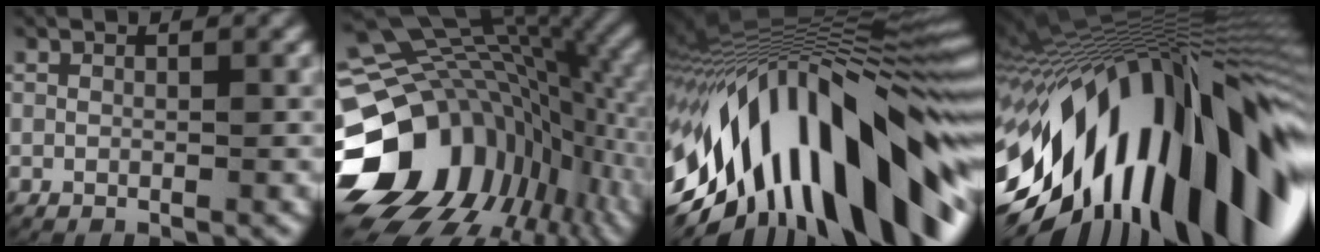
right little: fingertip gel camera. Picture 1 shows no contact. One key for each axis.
{"total": 21.1, "fx": -2.5, "fy": 15.7, "fz": 13.9, "tx": -0.214, "ty": -0.016, "tz": -0.045}
{"total": 23.0, "fx": -5.5, "fy": 13.4, "fz": 17.9, "tx": -0.288, "ty": 0.022, "tz": -0.082}
{"total": 27.7, "fx": -6.1, "fy": 15.5, "fz": 22.1, "tx": -0.323, "ty": 0.018, "tz": -0.092}